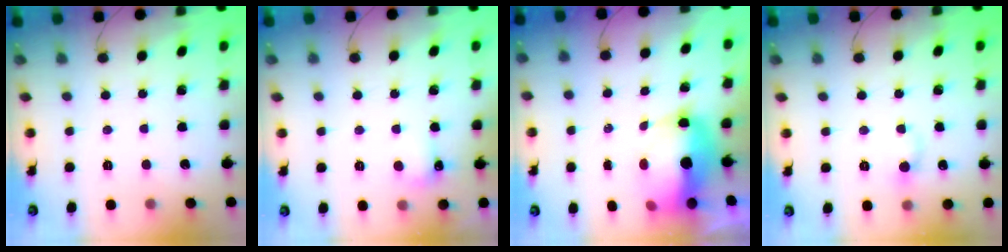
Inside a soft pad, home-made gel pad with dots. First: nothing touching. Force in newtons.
{"total": 4.3, "press": 4.1, "slide": 1.1}
{"total": 9.8, "press": 9.6, "slide": 2.1}
{"total": 3.8, "press": 3.6, "slide": 1.2}